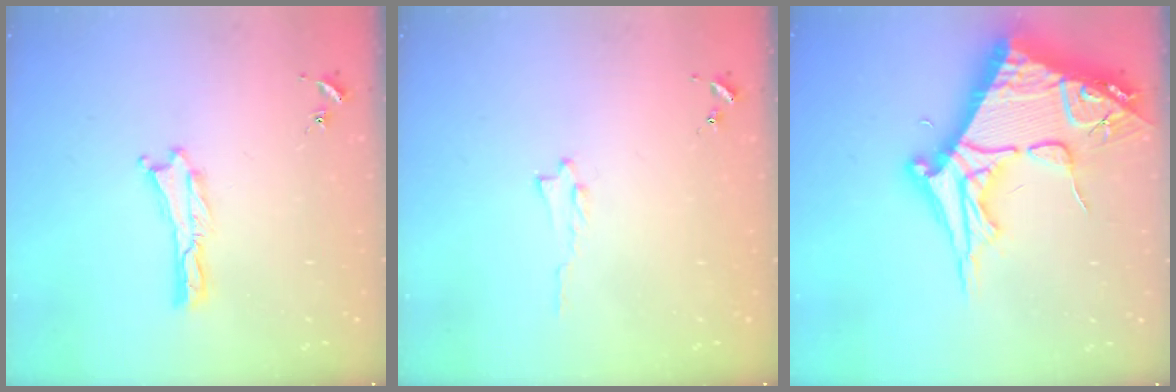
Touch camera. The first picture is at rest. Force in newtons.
{"total": 0.6, "press": 0.6, "slide": 0.1}
{"total": 15.2, "press": 15.1, "slide": 1.8}